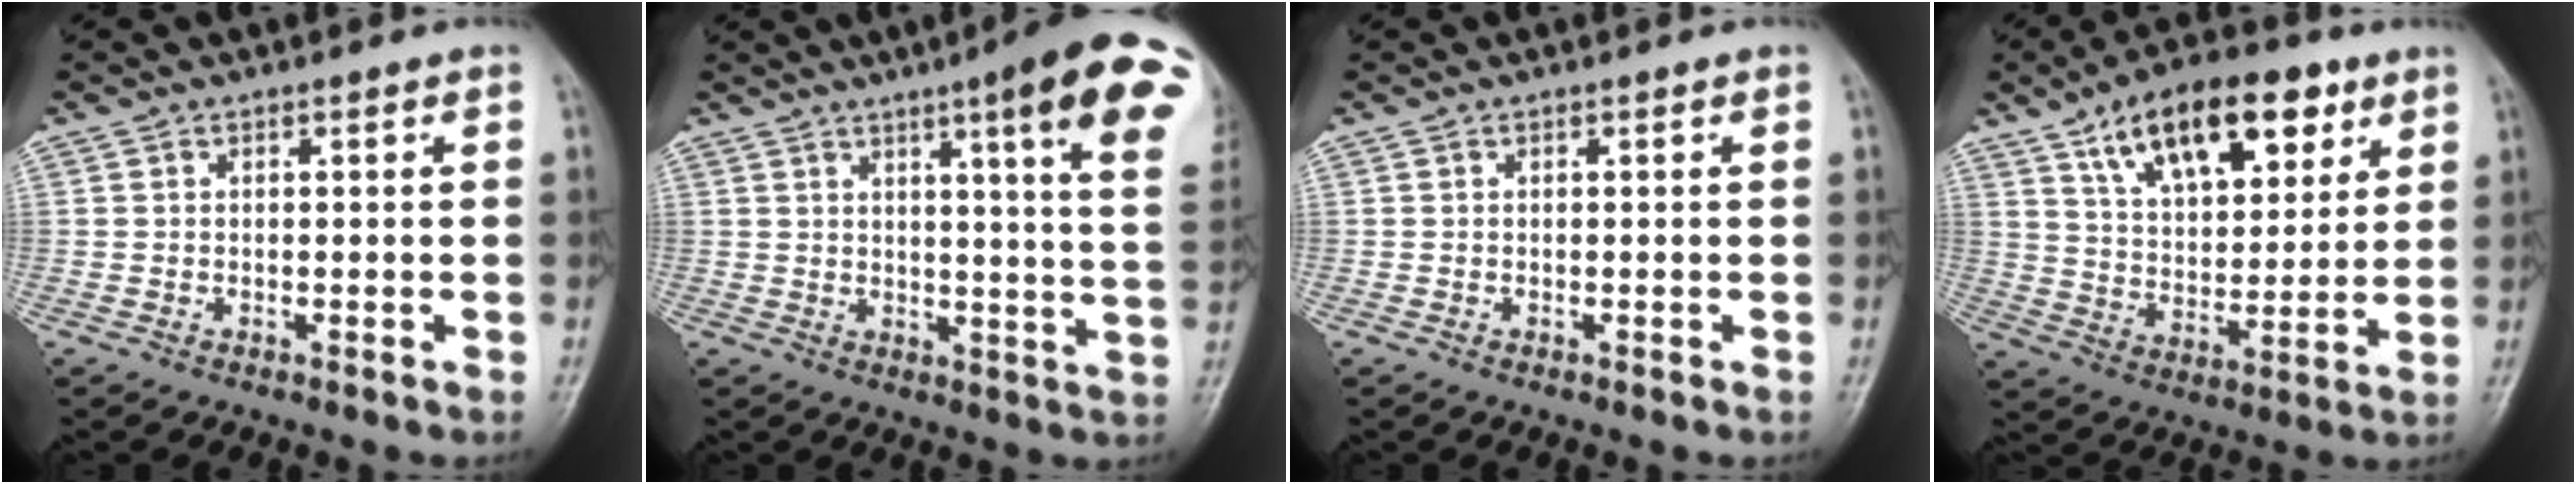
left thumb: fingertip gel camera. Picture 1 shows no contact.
{"total": 17.9, "force": [8.8, 2.2, 15.4], "torque": [-0.181, -0.030, 0.098]}
{"total": 0.0}
{"total": 18.9, "force": [9.9, 9.3, 13.1], "torque": [-0.161, -0.031, 0.166]}